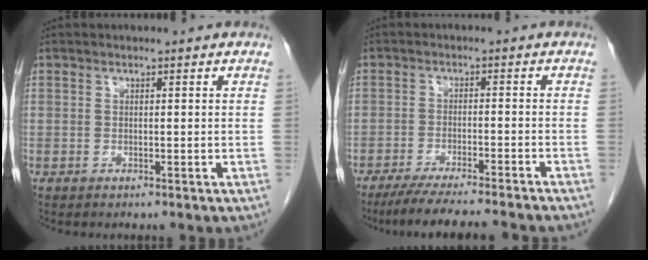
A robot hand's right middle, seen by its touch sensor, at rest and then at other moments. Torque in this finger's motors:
{"motor_torque": [1.11, -1.03, 0.18, 0.08]}